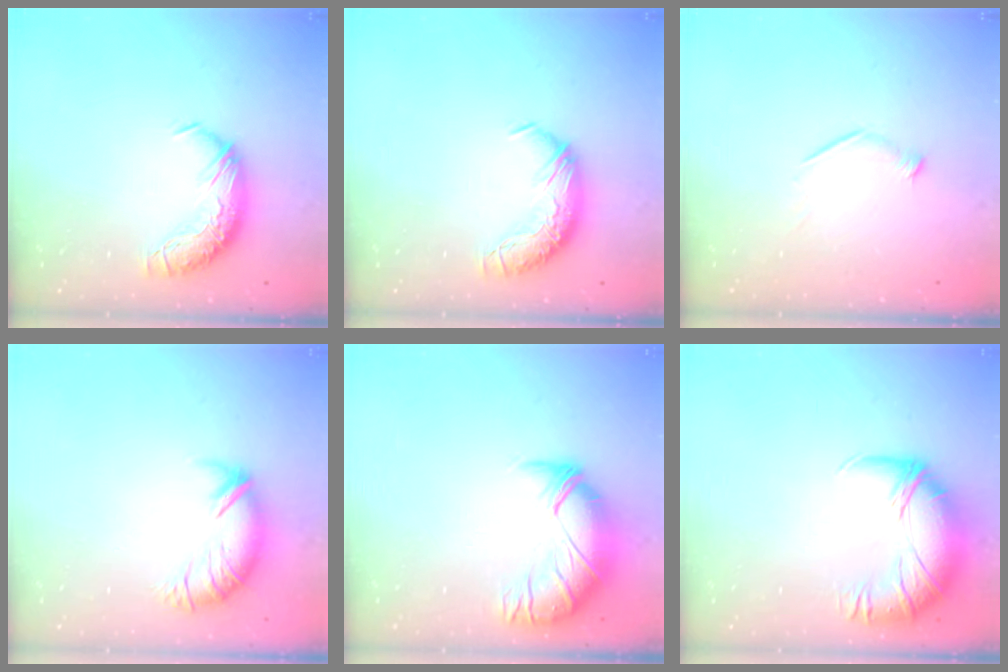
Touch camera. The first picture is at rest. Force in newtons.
{"total": 0.0}
{"total": 6.4, "press": 6.4, "slide": 0.5}
{"total": 2.6, "press": 1.5, "slide": 2.1}
{"total": 2.8, "press": 0.9, "slide": 2.6}
{"total": 2.8, "press": 1.4, "slide": 2.5}